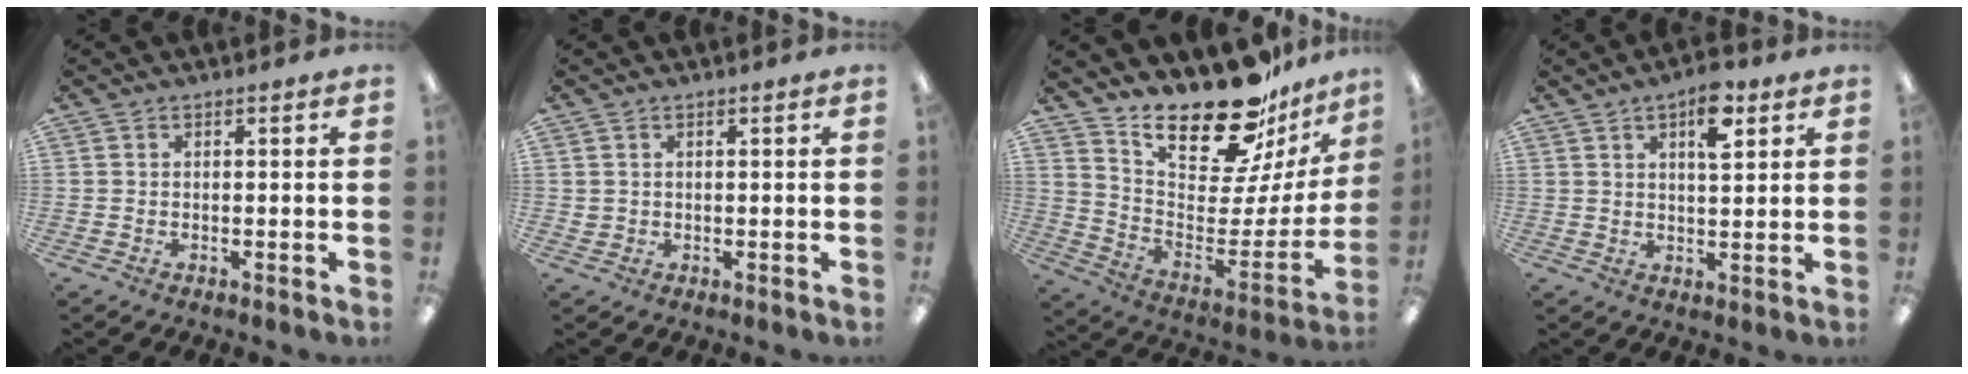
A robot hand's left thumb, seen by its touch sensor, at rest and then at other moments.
{"total": 1.3, "force": [0.6, 1.1, 0.1], "torque": [-0.003, 0.002, 0.011]}
{"total": 23.5, "force": [19.3, 7.5, 11.2], "torque": [-0.171, -0.146, 0.331]}
{"total": 8.0, "force": [4.4, 3.1, 5.9], "torque": [-0.085, -0.013, 0.069]}